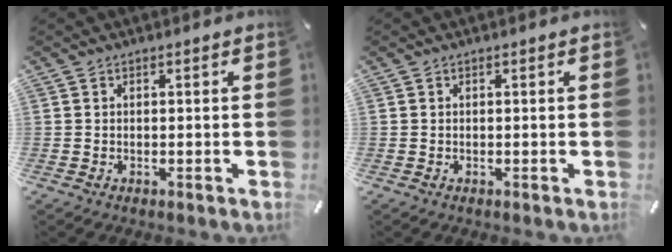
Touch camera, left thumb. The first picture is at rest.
{"total": 0.0}